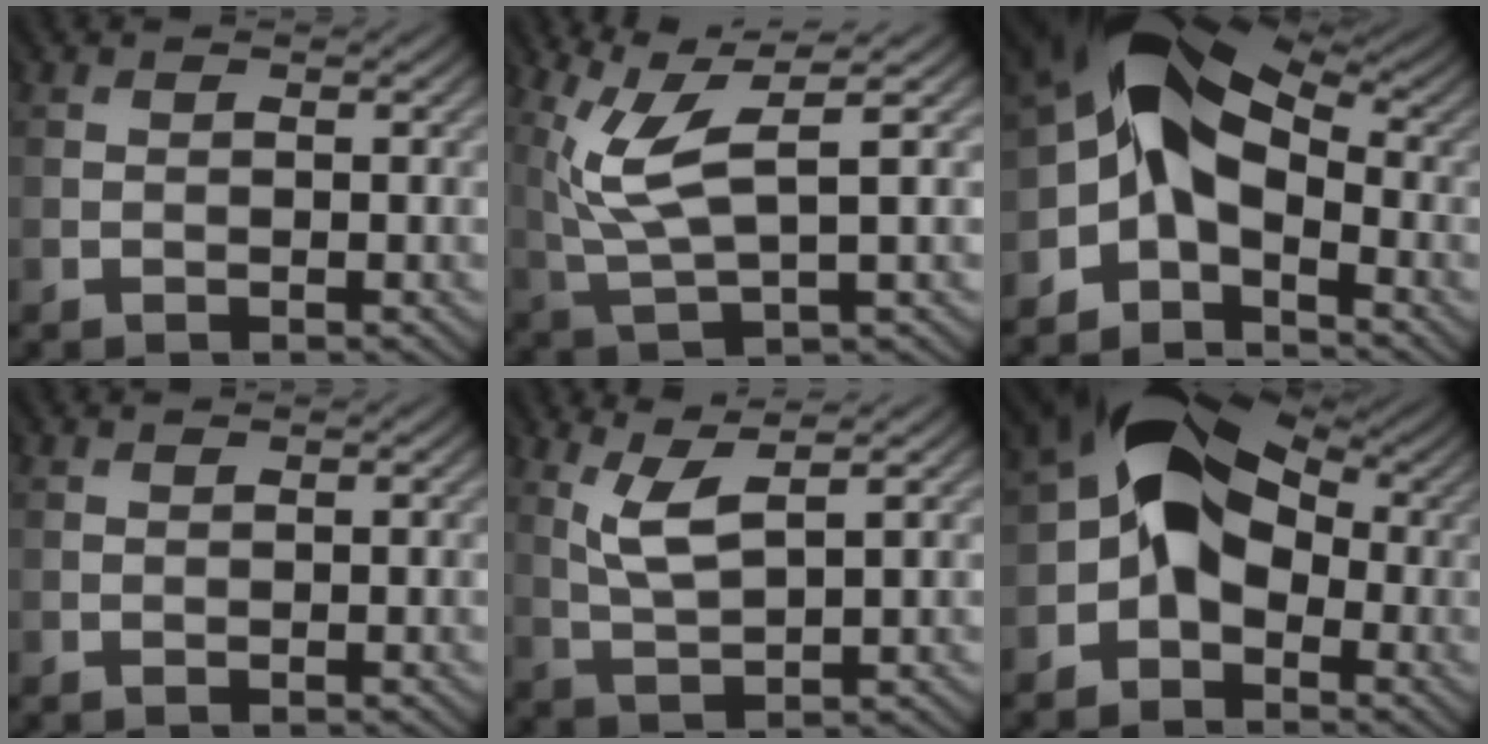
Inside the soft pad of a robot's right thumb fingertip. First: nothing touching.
{"total": 7.1, "force": [2.8, 1.7, 6.3], "torque": [-0.148, 0.012, 0.056]}
{"total": 8.9, "force": [-1.5, 5.7, 6.7], "torque": [-0.103, 0.004, -0.048]}
{"total": 0.0}
{"total": 4.4, "force": [2.8, 1.0, 3.2], "torque": [-0.083, 0.002, 0.062]}
{"total": 10.9, "force": [0.2, 7.5, 7.9], "torque": [-0.119, 0.014, -0.018]}